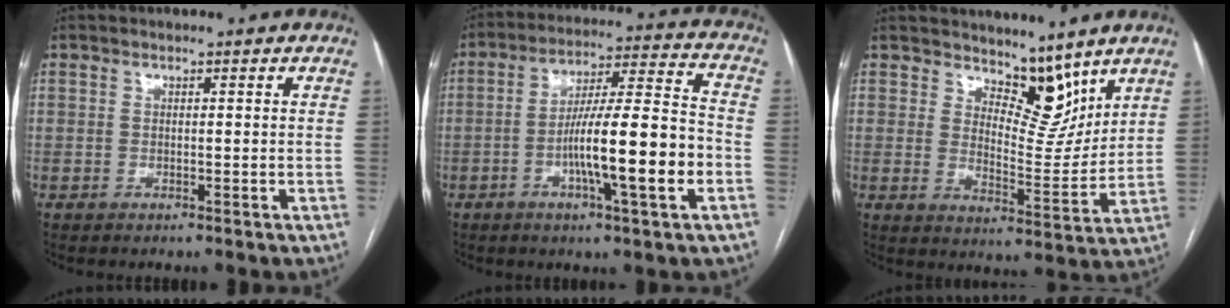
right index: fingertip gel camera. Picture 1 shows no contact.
{"total": 15.2, "force": [-4.3, 0.8, 14.6], "torque": [-0.241, 0.007, -0.070]}
{"total": 7.9, "force": [6.3, 3.2, 3.4], "torque": [-0.042, -0.011, 0.112]}